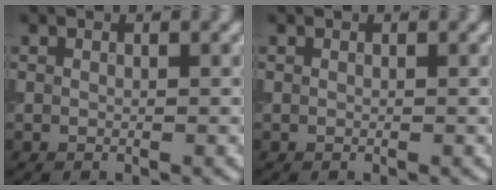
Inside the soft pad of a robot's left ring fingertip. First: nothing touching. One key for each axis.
{"total": 0.0}